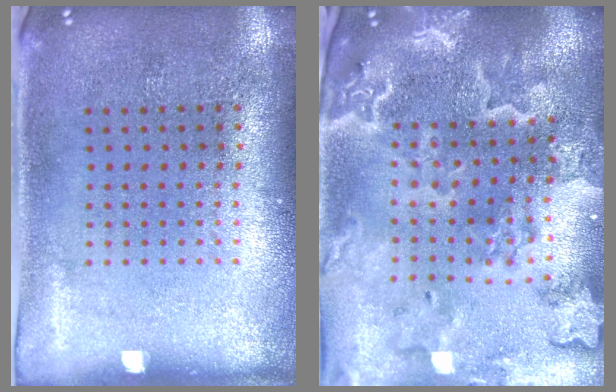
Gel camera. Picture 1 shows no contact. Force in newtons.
{"total": 4.0, "press": 3.4, "slide": 2.2}